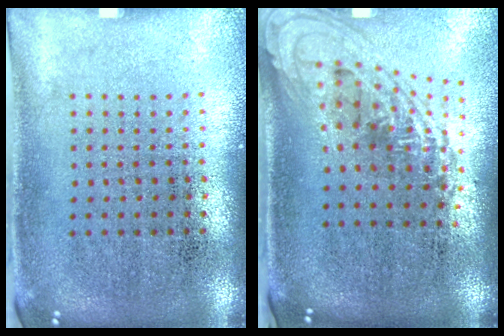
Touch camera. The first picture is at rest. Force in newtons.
{"total": 2.1, "press": 1.5, "slide": 1.4}